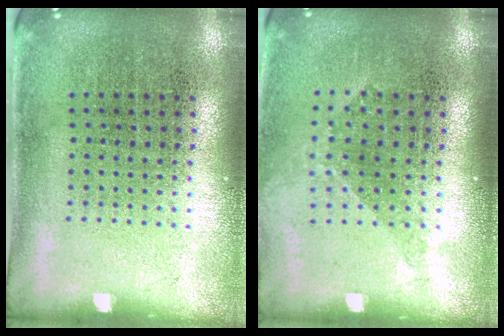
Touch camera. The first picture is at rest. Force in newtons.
{"total": 1.1, "press": 0.9, "slide": 0.7}